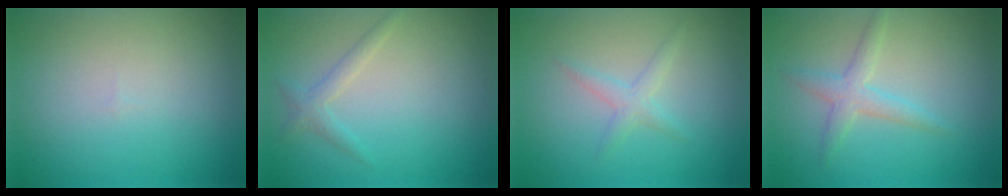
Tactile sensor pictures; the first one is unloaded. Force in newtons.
{"total": 1.4, "press": 1.4, "slide": 0.1}
{"total": 1.4, "press": 1.4, "slide": 0.0}
{"total": 2.2, "press": 2.2, "slide": 0.1}